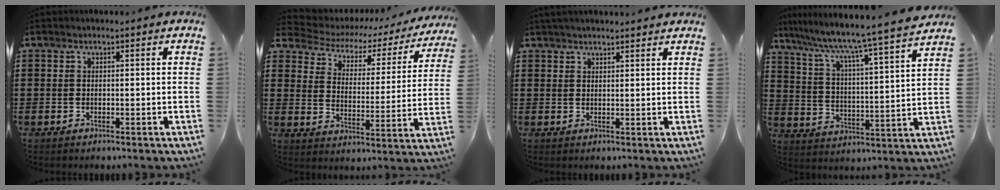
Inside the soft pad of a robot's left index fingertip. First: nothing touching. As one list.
[{"total": 3.1, "force": [2.4, 1.7, 1.0], "torque": [-0.040, -0.021, 0.028]}, {"total": 1.8, "force": [1.8, 0.1, 0.4], "torque": [-0.013, 0.003, 0.035]}, {"total": 6.4, "force": [5.5, -1.2, 2.9], "torque": [-0.083, -0.058, 0.079]}]